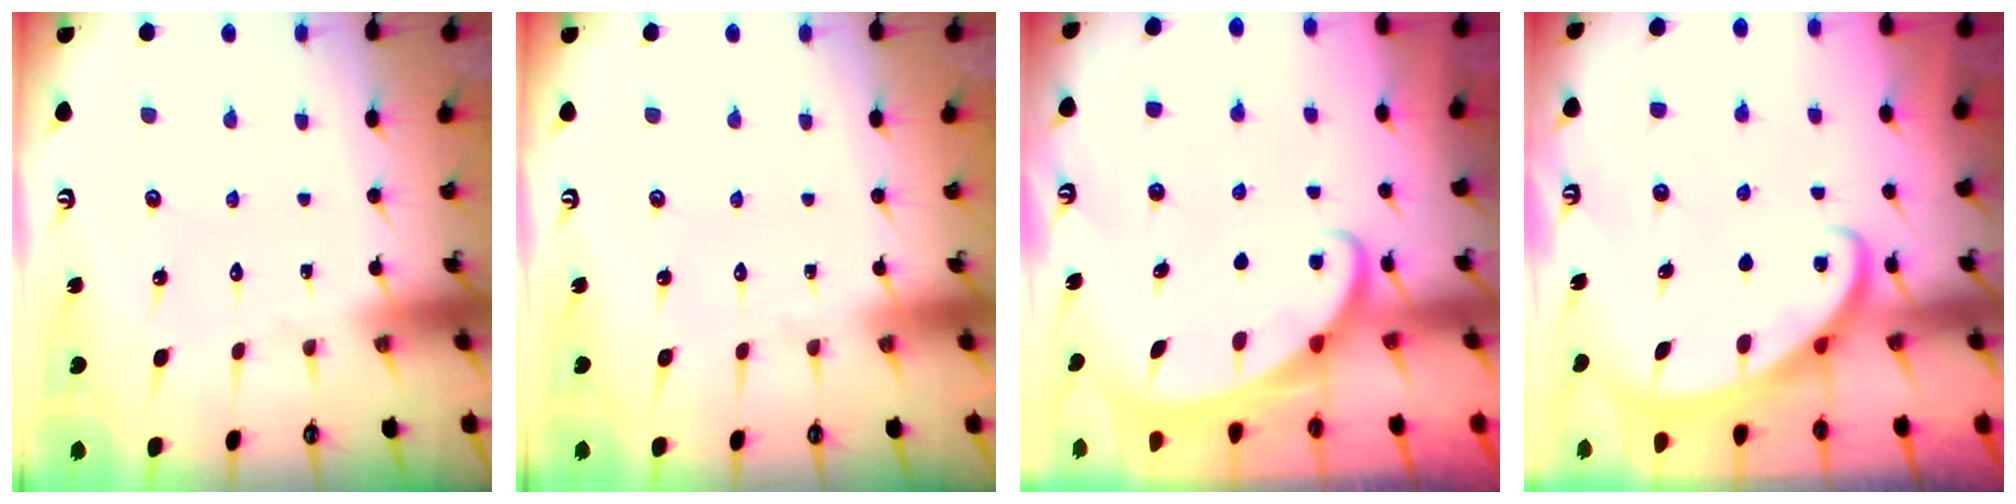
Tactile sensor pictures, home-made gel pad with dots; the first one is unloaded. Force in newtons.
{"total": 0.0}
{"total": 2.2, "press": 2.2, "slide": 0.3}
{"total": 2.5, "press": 2.5, "slide": 0.4}